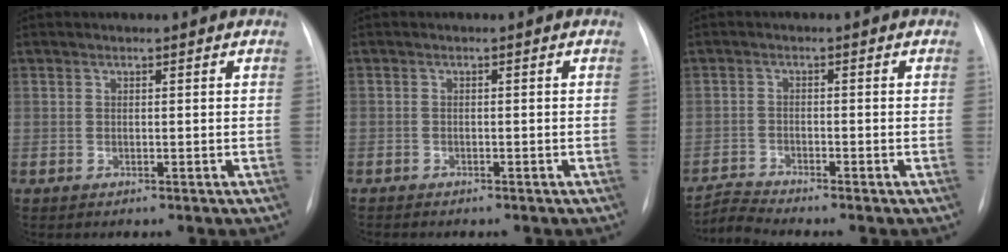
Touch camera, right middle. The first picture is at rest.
{"total": 1.8, "force": [-1.5, 0.8, 0.6], "torque": [-0.009, 0.001, -0.019]}
{"total": 3.3, "force": [-3.0, -1.3, -0.5], "torque": [-0.001, -0.016, -0.059]}